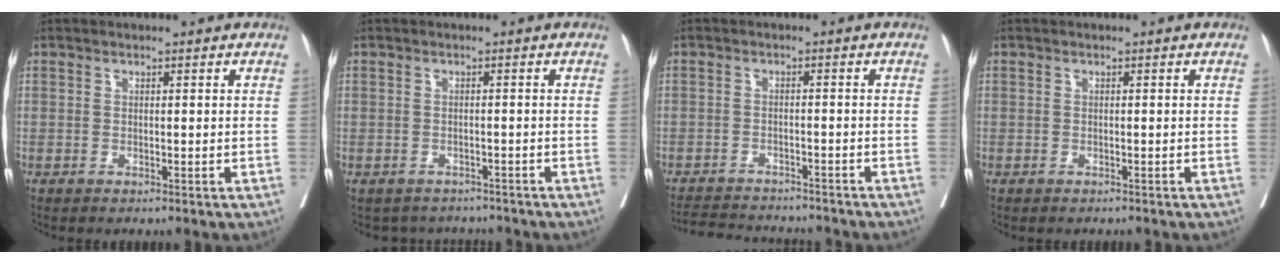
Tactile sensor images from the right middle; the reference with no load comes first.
{"total": 4.5, "force": [-4.1, 1.7, -0.3], "torque": [0.009, 0.011, -0.051]}
{"total": 11.3, "force": [-10.6, 2.2, 3.5], "torque": [-0.062, -0.001, -0.141]}
{"total": 0.7, "force": [-0.7, 0.2, 0.1], "torque": [-0.007, -0.001, -0.013]}